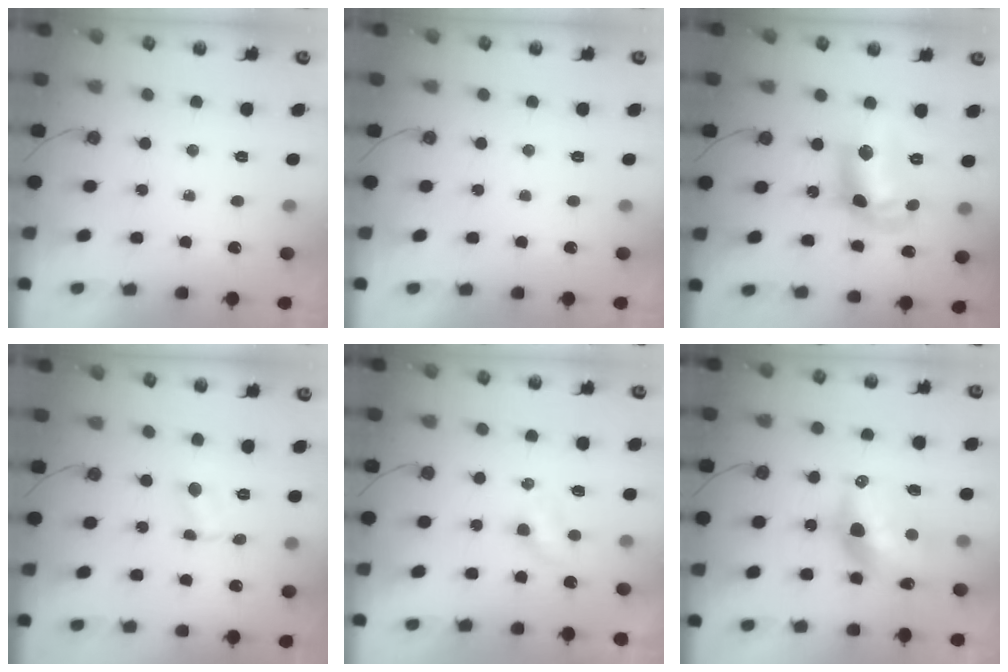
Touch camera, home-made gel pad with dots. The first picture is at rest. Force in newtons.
{"total": 0.0}
{"total": 14.1, "press": 14.1, "slide": 1.3}
{"total": 2.7, "press": 2.6, "slide": 0.5}
{"total": 2.7, "press": 2.7, "slide": 0.4}
{"total": 14.6, "press": 14.6, "slide": 1.1}